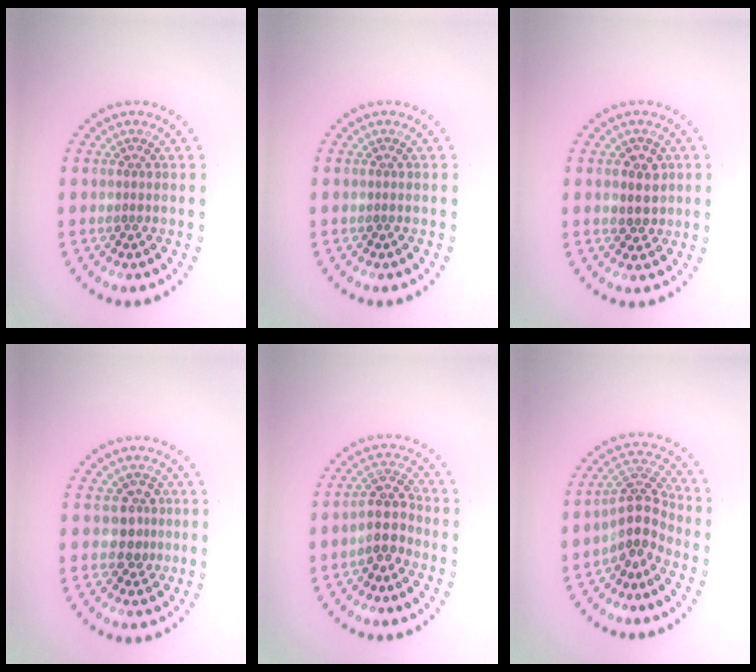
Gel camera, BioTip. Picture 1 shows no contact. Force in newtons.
{"total": 0.0}
{"total": 2.5, "press": 2.3, "slide": 1.0}
{"total": 2.5, "press": 2.2, "slide": 1.1}
{"total": 3.1, "press": 2.7, "slide": 1.5}
{"total": 3.8, "press": 3.1, "slide": 2.2}